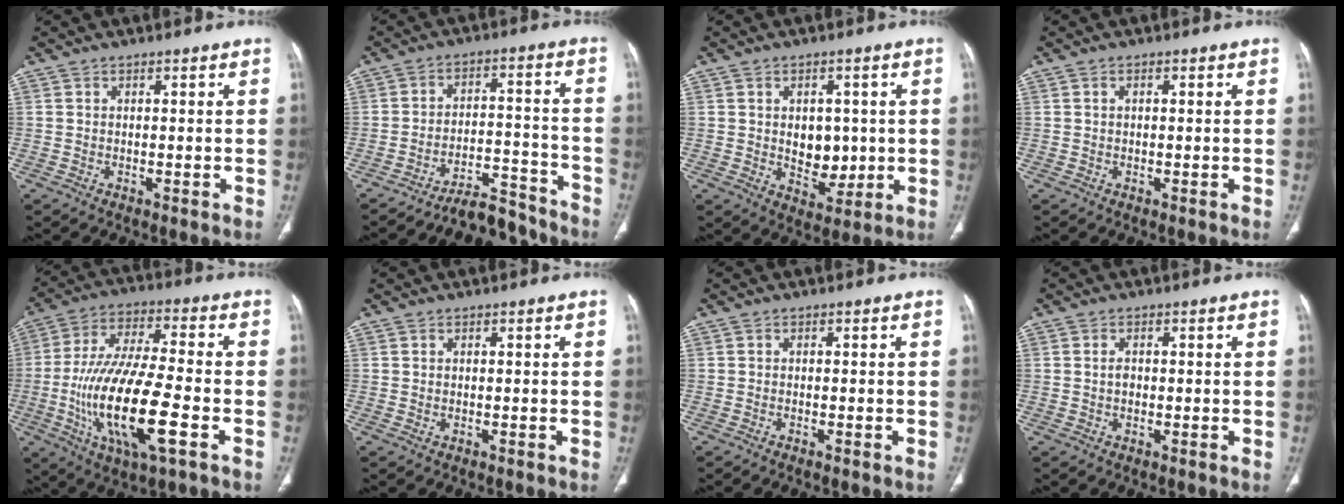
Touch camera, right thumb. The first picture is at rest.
{"total": 8.8, "force": [-8.3, 2.4, 1.6], "torque": [-0.014, 0.096, -0.133]}
{"total": 7.8, "force": [0.3, 5.5, 5.6], "torque": [-0.045, -0.009, 0.018]}
{"total": 0.7, "force": [0.2, 0.4, 0.5], "torque": [-0.010, 0.003, 0.003]}
{"total": 20.3, "force": [-5.4, 6.2, 18.5], "torque": [-0.376, 0.014, -0.090]}
{"total": 0.0}
{"total": 0.8, "force": [-0.6, 0.1, 0.6], "torque": [-0.013, -0.001, -0.007]}
{"total": 1.5, "force": [0.0, 1.0, 1.1], "torque": [-0.021, 0.003, 0.000]}